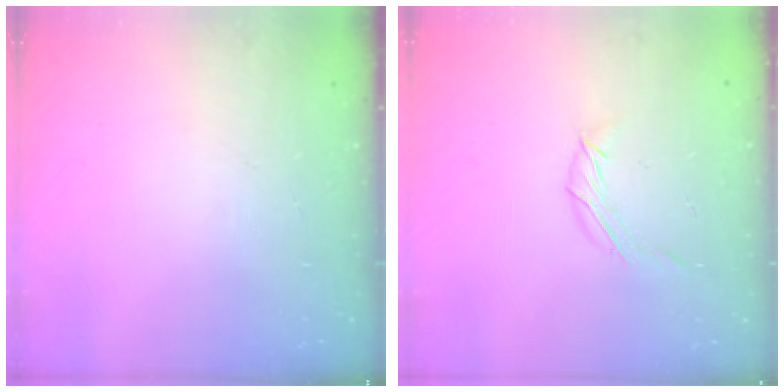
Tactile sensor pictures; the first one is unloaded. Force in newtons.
{"total": 5.5, "press": 5.4, "slide": 1.2}